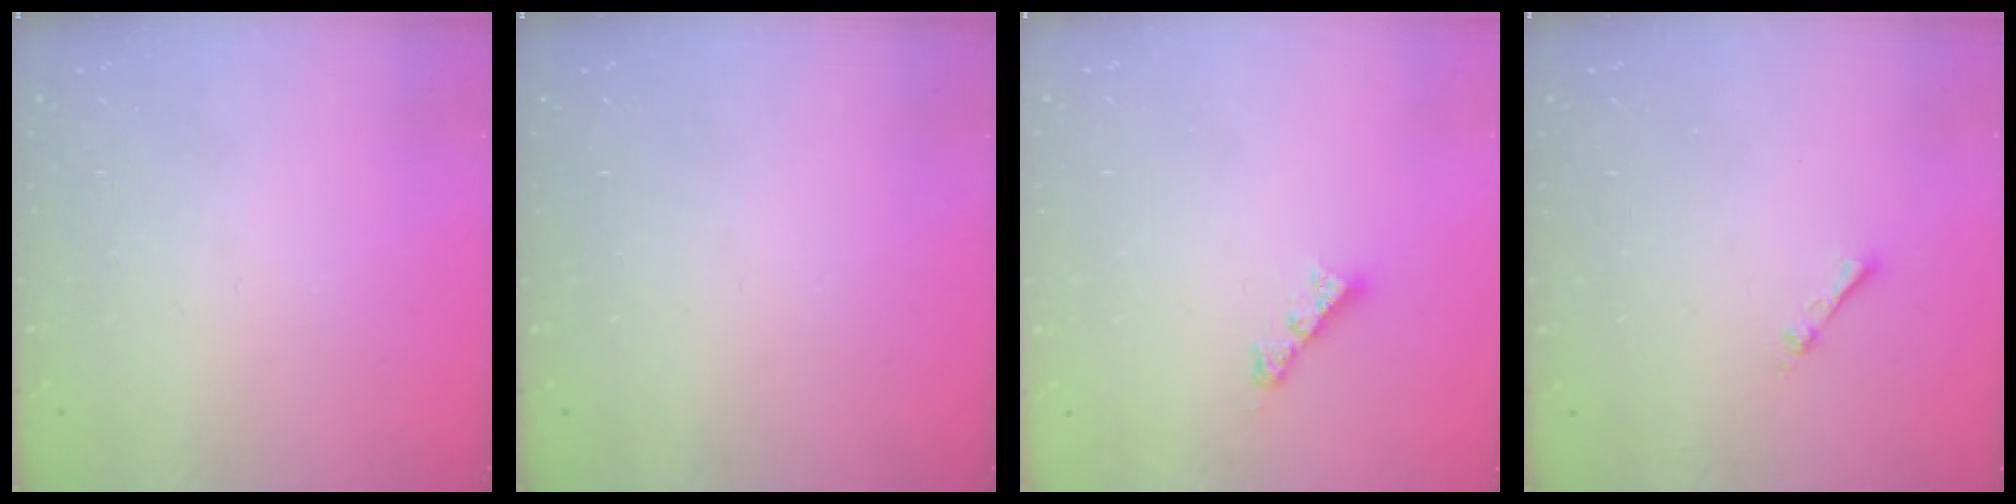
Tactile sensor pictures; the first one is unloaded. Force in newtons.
{"total": 0.0}
{"total": 3.4, "press": 3.3, "slide": 0.4}
{"total": 1.9, "press": 1.9, "slide": 0.3}